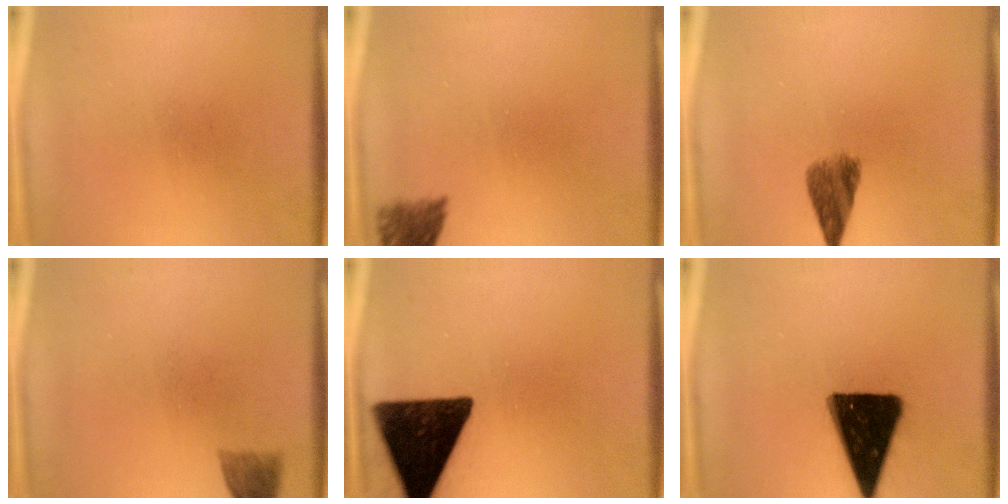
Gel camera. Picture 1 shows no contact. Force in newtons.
{"total": 4.0}
{"total": 4.7}
{"total": 3.1}
{"total": 16.6}
{"total": 17.6}